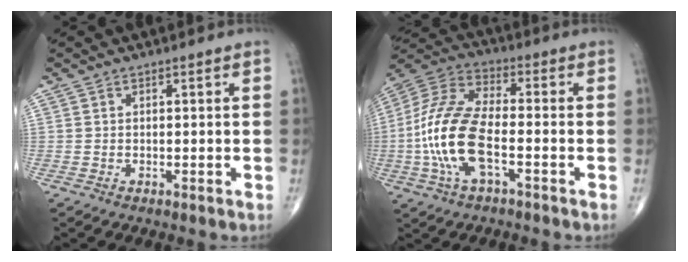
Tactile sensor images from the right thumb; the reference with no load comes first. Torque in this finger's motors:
{"motor_torque": [0.45, 0.41, 1.81, -0.10, 0.27]}